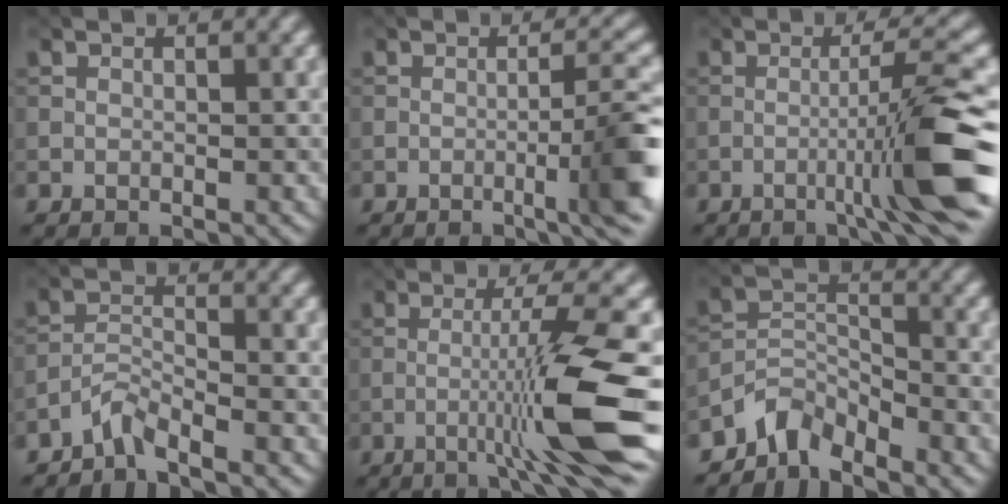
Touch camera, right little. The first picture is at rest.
{"total": 5.6, "force": [-1.3, 0.8, 5.4], "torque": [-0.075, 0.006, -0.024]}
{"total": 7.4, "force": [-2.3, 0.0, 7.0], "torque": [-0.106, 0.015, -0.047]}
{"total": 2.5, "force": [-2.3, 0.2, 1.0], "torque": [-0.021, 0.003, -0.055]}
{"total": 8.5, "force": [-2.6, 0.0, 8.1], "torque": [-0.133, 0.013, -0.045]}
{"total": 3.5, "force": [-3.2, 1.0, 0.7], "torque": [-0.009, 0.005, -0.076]}